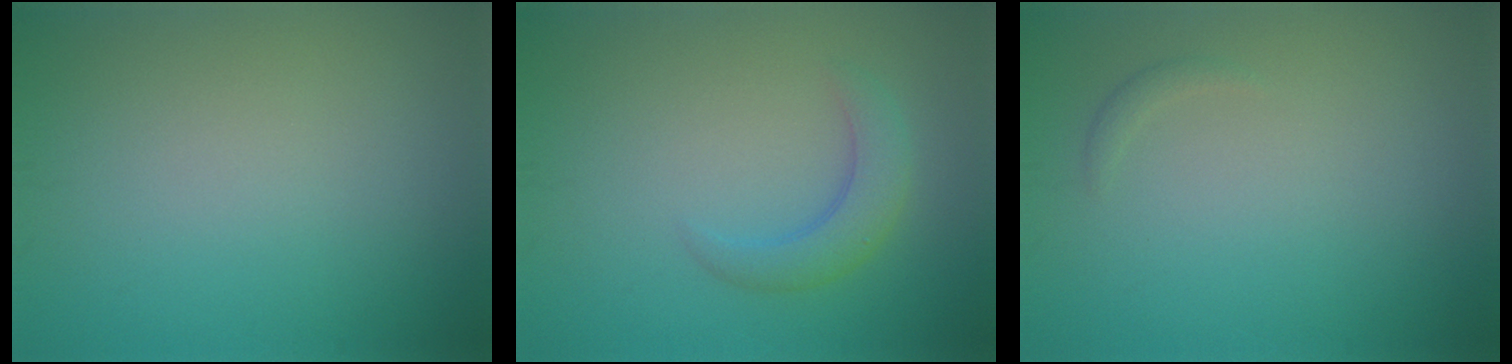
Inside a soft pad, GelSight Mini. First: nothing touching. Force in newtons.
{"total": 2.7, "press": 2.7, "slide": 0.1}
{"total": 0.6, "press": 0.6, "slide": 0.0}